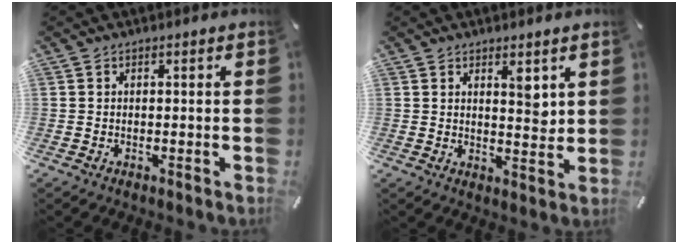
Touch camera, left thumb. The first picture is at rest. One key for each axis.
{"total": 4.7, "fx": 3.1, "fy": 1.9, "fz": 3.0, "tx": -0.026, "ty": -0.028, "tz": 0.046}